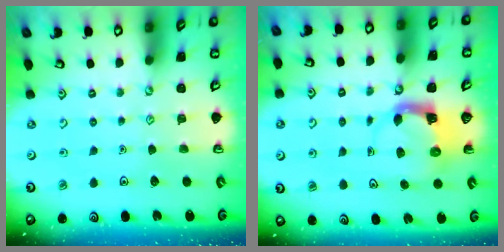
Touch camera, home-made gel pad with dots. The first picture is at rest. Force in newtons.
{"total": 4.0, "press": 3.9, "slide": 0.6}